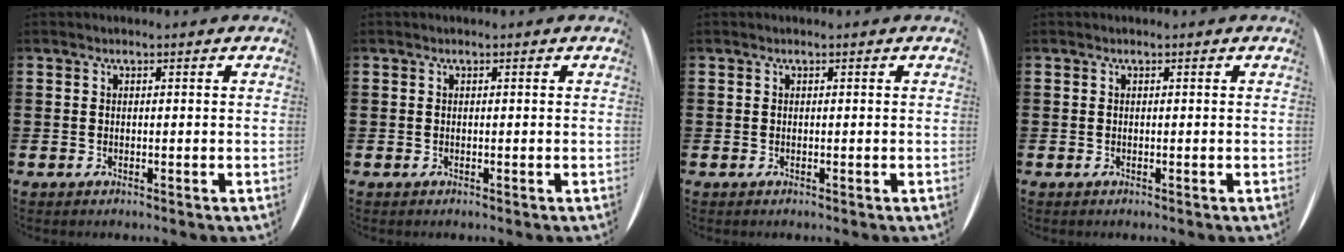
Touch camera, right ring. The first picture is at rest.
{"total": 0.0}
{"total": 0.0}
{"total": 0.0}